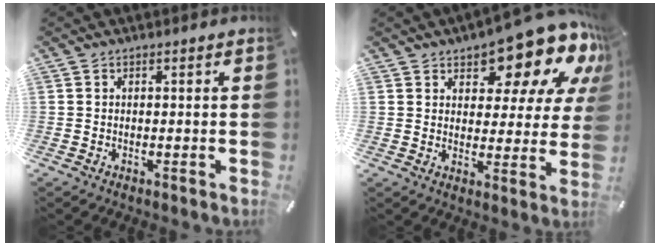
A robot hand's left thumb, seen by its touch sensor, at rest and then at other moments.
{"total": 15.3, "force": [11.5, 6.4, 7.8], "torque": [-0.107, -0.090, 0.190]}